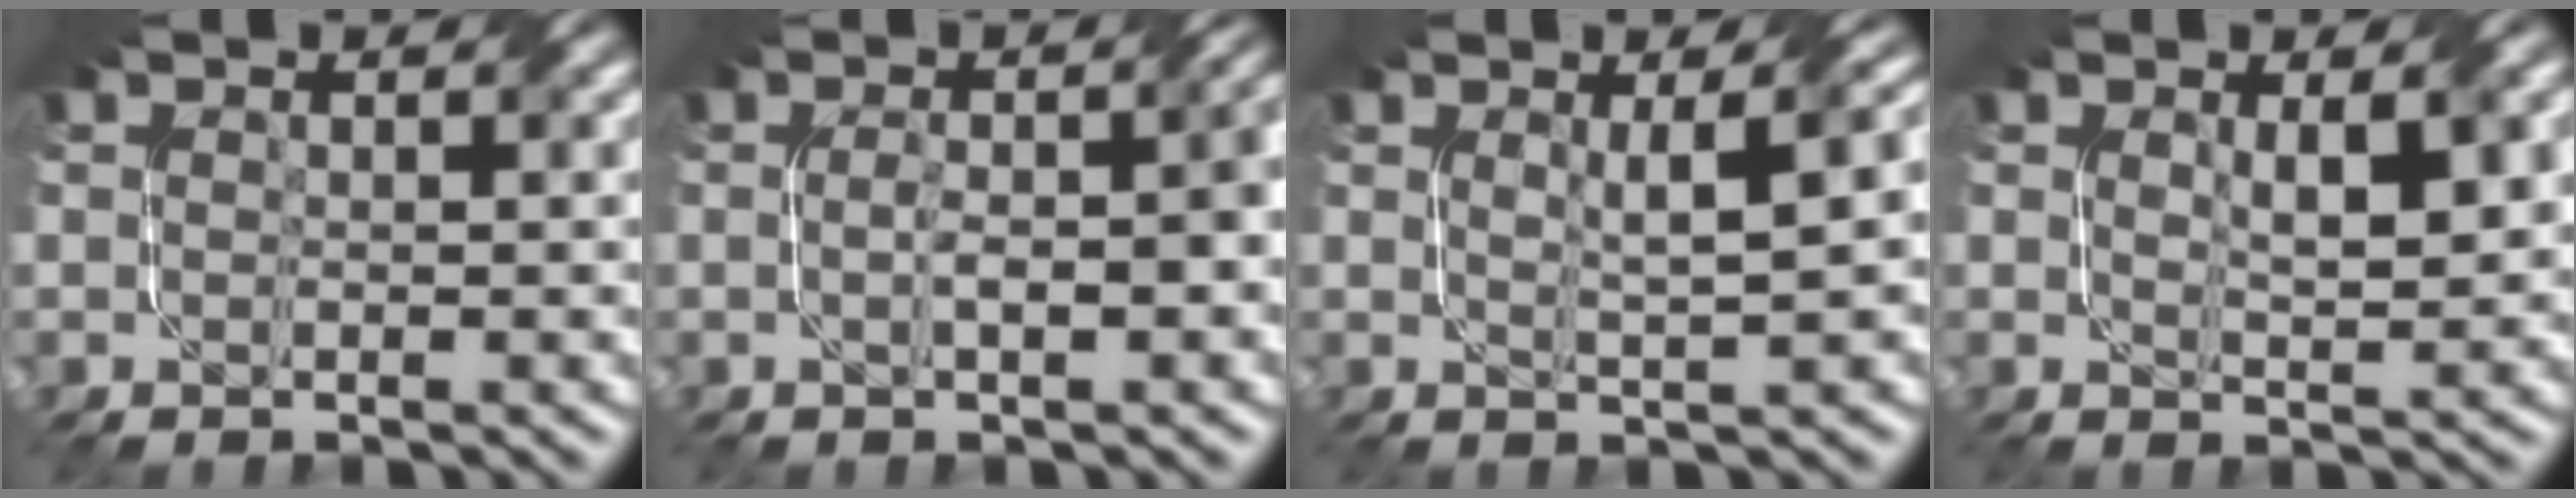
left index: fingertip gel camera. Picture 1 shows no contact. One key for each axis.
{"total": 4.0, "fx": -0.3, "fy": 1.1, "fz": 3.8, "tx": -0.045, "ty": 0.012, "tz": -0.006}
{"total": 4.8, "fx": 1.2, "fy": 1.1, "fz": 4.6, "tx": -0.045, "ty": 0.015, "tz": 0.018}
{"total": 2.8, "fx": 0.9, "fy": 0.7, "fz": 2.5, "tx": -0.043, "ty": -0.003, "tz": 0.018}